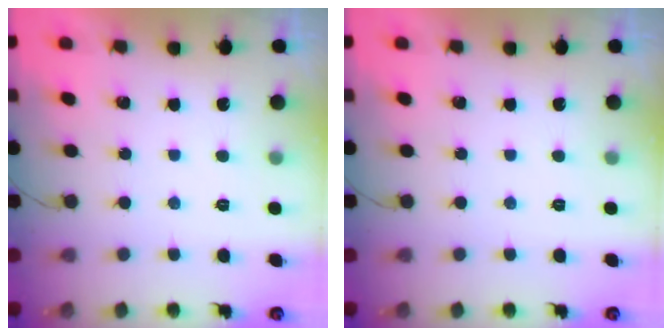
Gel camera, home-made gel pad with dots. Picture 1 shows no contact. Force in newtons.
{"total": 0.0}